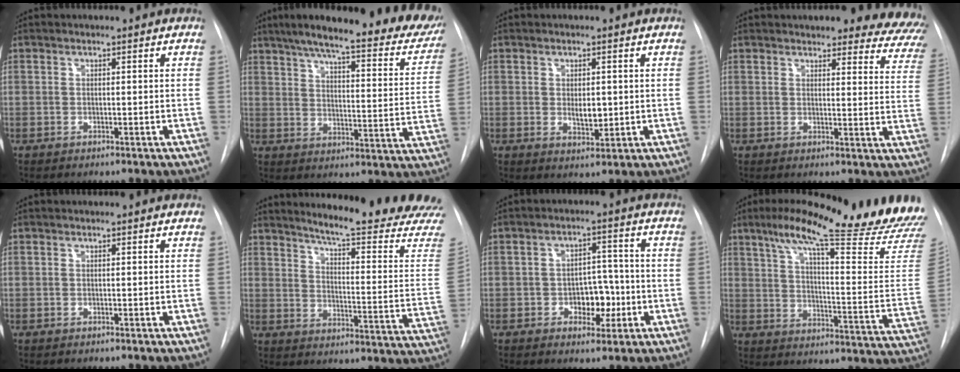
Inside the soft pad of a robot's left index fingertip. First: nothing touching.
{"total": 29.0, "force": [23.3, 5.2, 16.5], "torque": [-0.220, -0.041, 0.286]}
{"total": 3.0, "force": [-0.6, 1.5, 2.5], "torque": [-0.041, -0.012, -0.001]}
{"total": 17.0, "force": [15.5, 4.4, 5.4], "torque": [-0.036, -0.059, 0.146]}
{"total": 0.0}
{"total": 21.7, "force": [19.9, -0.9, 8.6], "torque": [-0.125, -0.128, 0.241]}
{"total": 6.1, "force": [-2.7, 3.6, 4.1], "torque": [-0.052, 0.009, -0.034]}
{"total": 26.1, "force": [21.8, 0.3, 14.4], "torque": [-0.212, -0.073, 0.284]}